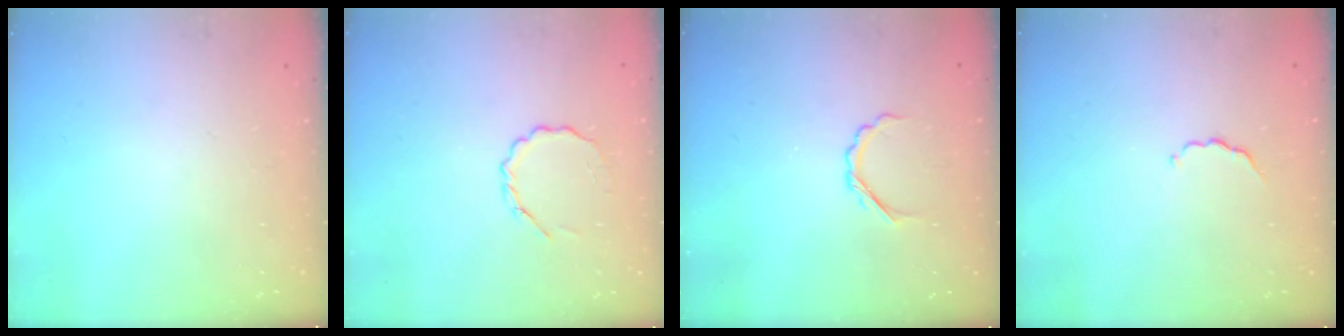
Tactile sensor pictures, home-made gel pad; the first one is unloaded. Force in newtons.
{"total": 3.6, "press": 3.4, "slide": 1.3}
{"total": 3.1, "press": 2.9, "slide": 1.1}
{"total": 2.8, "press": 2.7, "slide": 0.5}